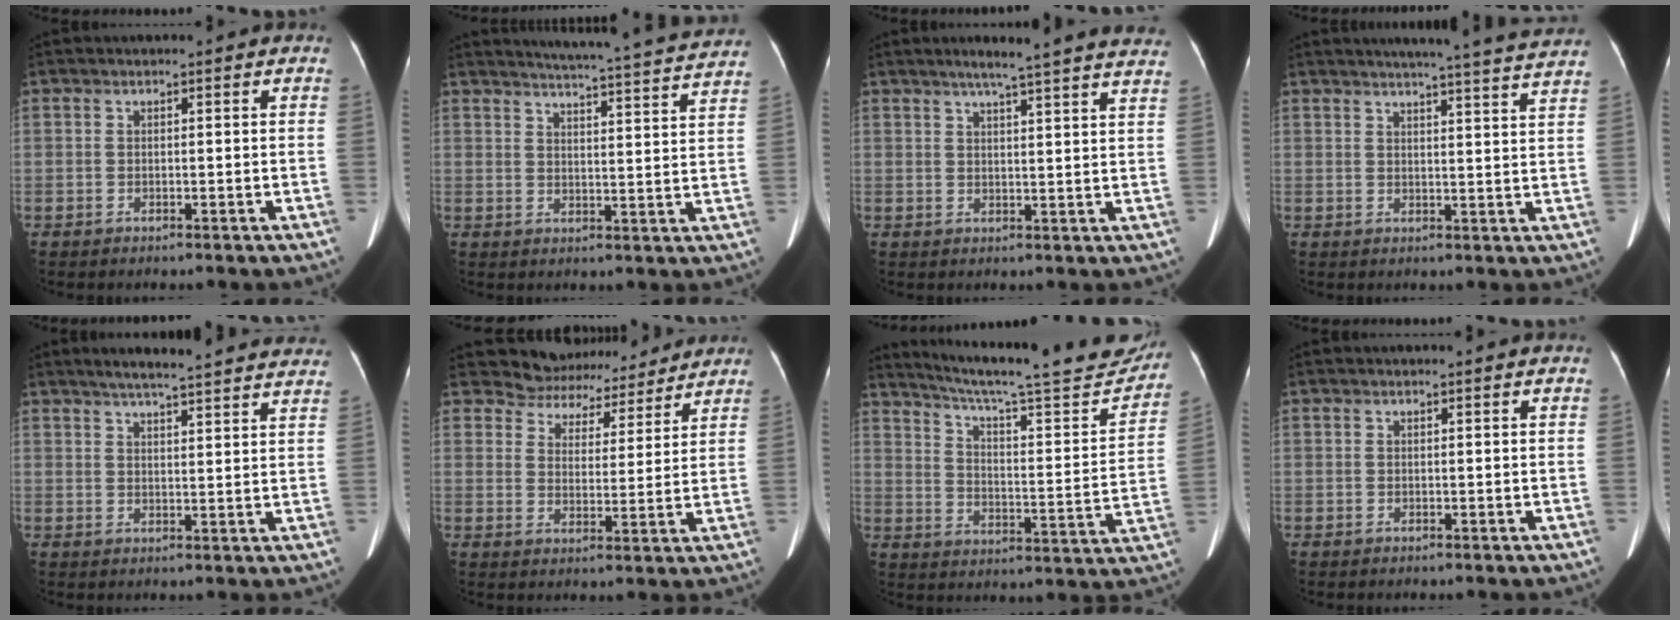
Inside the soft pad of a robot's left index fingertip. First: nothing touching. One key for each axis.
{"total": 18.8, "fx": 17.9, "fy": -0.5, "fz": 6.0, "tx": -0.095, "ty": -0.038, "tz": 0.213}
{"total": 16.5, "fx": 14.4, "fy": -0.1, "fz": 8.2, "tx": -0.114, "ty": -0.005, "tz": 0.169}
{"total": 16.7, "fx": 15.4, "fy": -0.9, "fz": 6.4, "tx": -0.096, "ty": -0.030, "tz": 0.175}
{"total": 19.5, "fx": 17.7, "fy": 1.7, "fz": 7.9, "tx": -0.109, "ty": 0.008, "tz": 0.217}
{"total": 10.1, "fx": 9.4, "fy": 3.6, "fz": -0.2, "tx": 0.012, "ty": 0.006, "tz": 0.119}
{"total": 25.9, "fx": 23.3, "fy": 2.7, "fz": 10.9, "tx": -0.169, "ty": -0.057, "tz": 0.301}
{"total": 0.6, "fx": 0.6, "fy": -0.1, "fz": 0.2, "tx": -0.008, "ty": 0.000, "tz": 0.009}